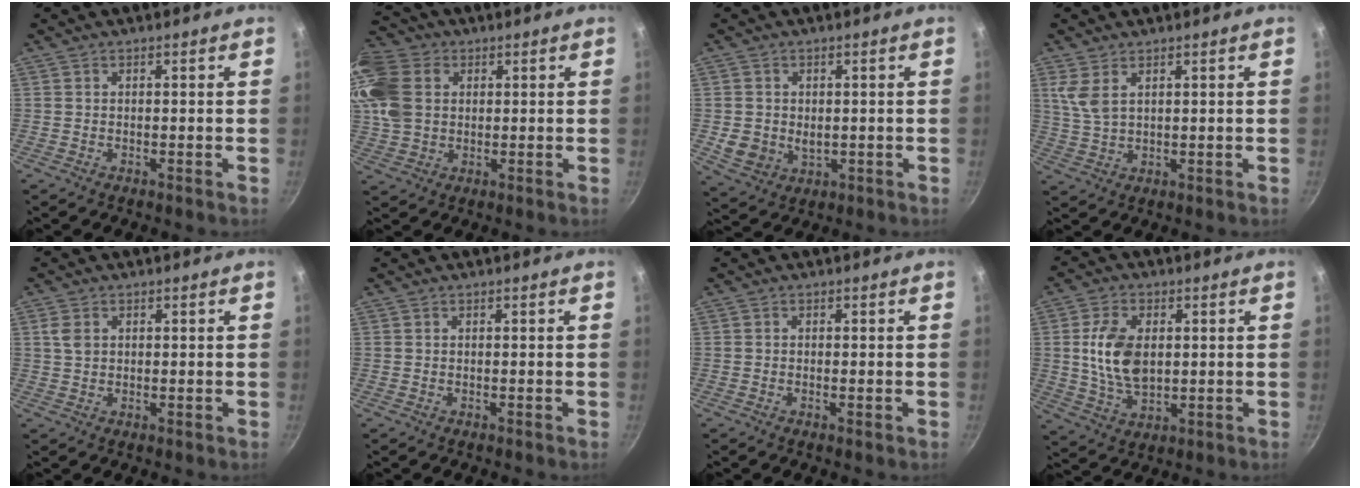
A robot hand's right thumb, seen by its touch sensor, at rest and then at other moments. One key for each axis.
{"total": 14.5, "fx": 3.5, "fy": 11.0, "fz": 8.8, "tx": -0.178, "ty": 0.009, "tz": 0.061}
{"total": 6.5, "fx": -0.1, "fy": 5.3, "fz": 3.8, "tx": -0.063, "ty": -0.011, "tz": 0.011}
{"total": 5.1, "fx": 2.4, "fy": 2.6, "fz": 3.6, "tx": -0.073, "ty": -0.010, "tz": 0.053}
{"total": 2.8, "fx": 0.9, "fy": 2.0, "fz": 1.7, "tx": -0.033, "ty": 0.001, "tz": 0.016}
{"total": 0.0}
{"total": 1.0, "fx": -0.3, "fy": 0.3, "fz": 0.9, "tx": -0.017, "ty": 0.001, "tz": -0.006}
{"total": 11.0, "fx": 1.5, "fy": 6.8, "fz": 8.6, "tx": -0.152, "ty": -0.010, "tz": 0.031}